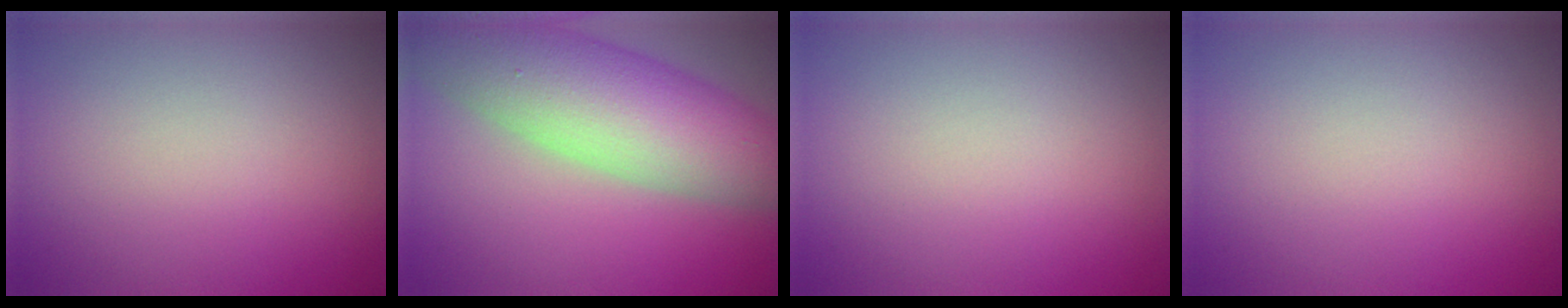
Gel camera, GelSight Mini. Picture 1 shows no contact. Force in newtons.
{"total": 10.8, "press": 10.8, "slide": 0.7}
{"total": 0.0}
{"total": 0.0}